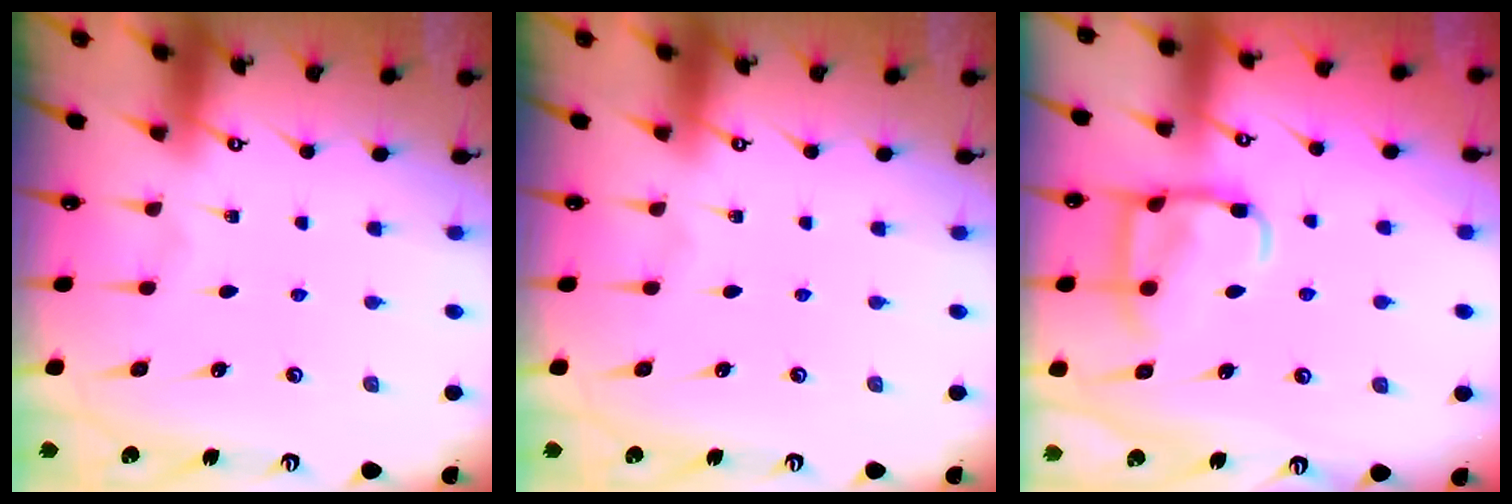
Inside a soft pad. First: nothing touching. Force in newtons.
{"total": 0.0}
{"total": 12.0, "press": 12.0, "slide": 1.1}